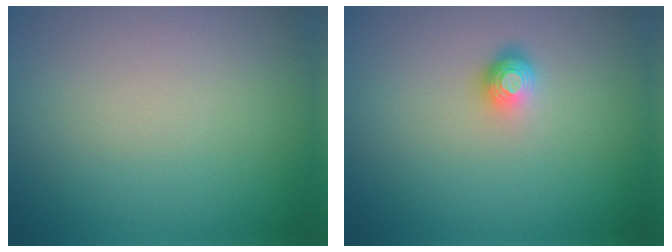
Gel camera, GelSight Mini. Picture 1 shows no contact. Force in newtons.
{"total": 1.6, "press": 1.1, "slide": 1.2}